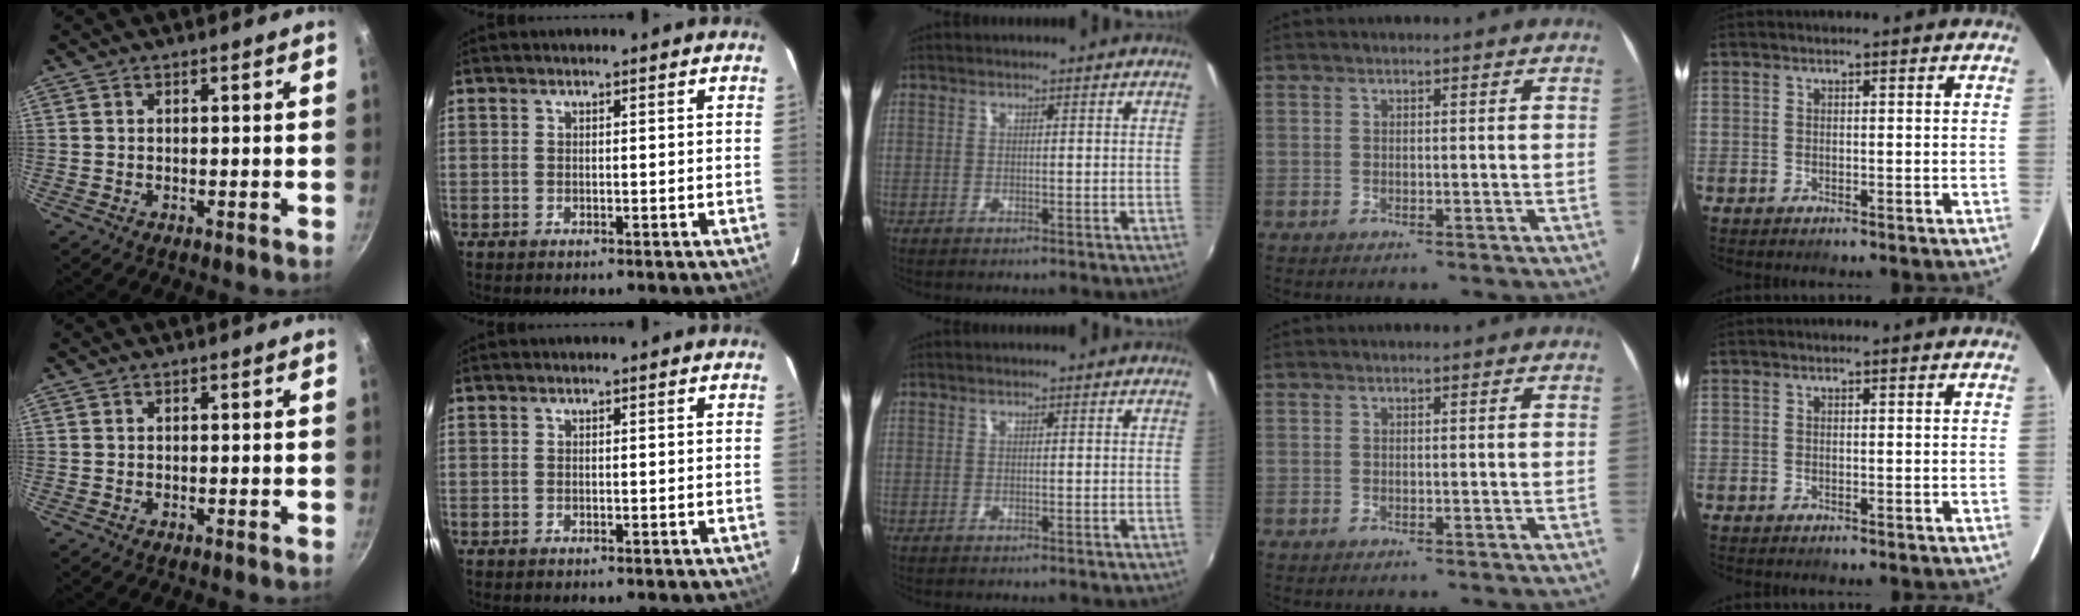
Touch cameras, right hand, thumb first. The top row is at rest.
{}